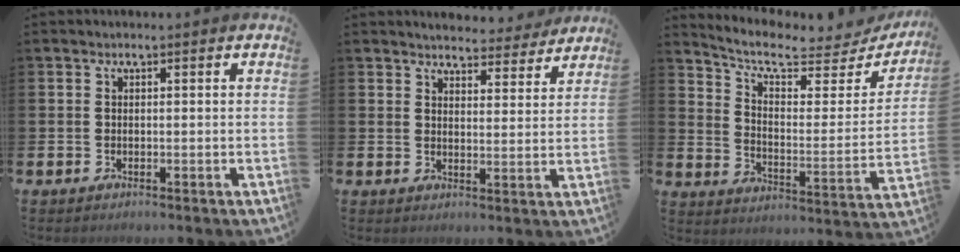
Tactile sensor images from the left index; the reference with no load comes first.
{"total": 4.7, "force": [4.6, 0.8, 0.0], "torque": [-0.002, -0.036, 0.079]}
{"total": 7.9, "force": [6.8, 2.1, 3.3], "torque": [-0.086, -0.056, 0.109]}